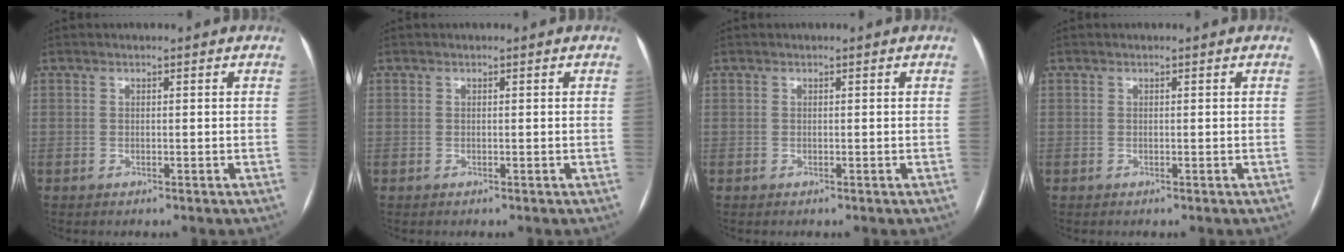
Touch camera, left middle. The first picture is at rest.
{"total": 0.0}
{"total": 0.0}
{"total": 0.0}